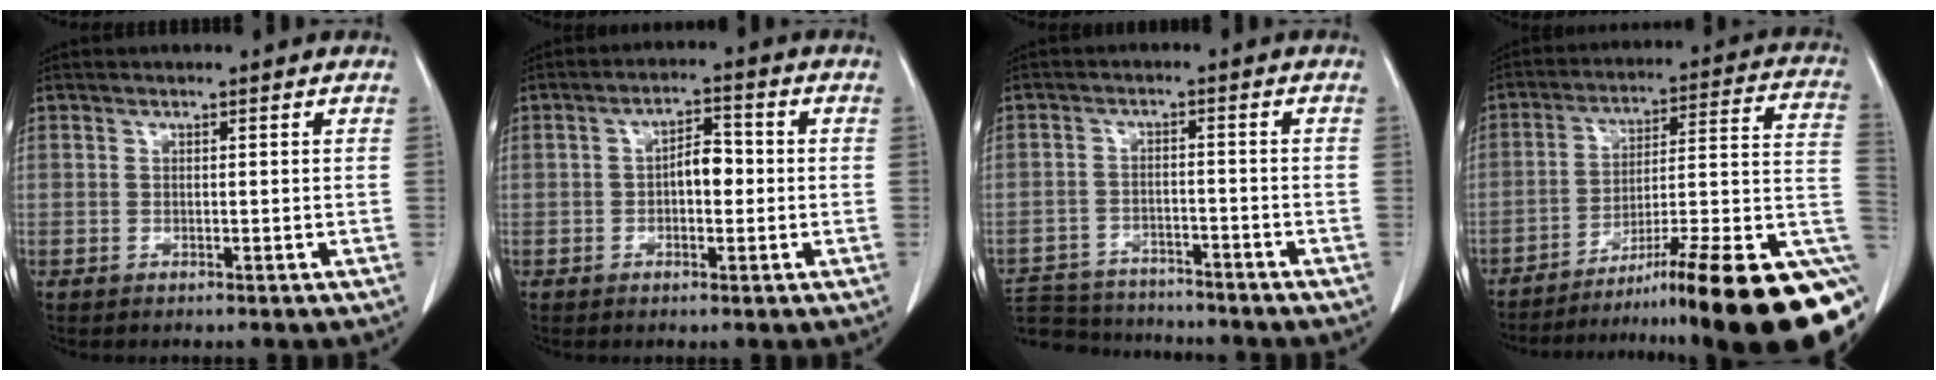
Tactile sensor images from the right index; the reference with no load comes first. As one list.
[{"total": 4.3, "force": [-0.4, 2.0, 3.8], "torque": [-0.060, 0.013, -0.007]}, {"total": 12.1, "force": [-11.3, 3.0, 3.1], "torque": [-0.054, 0.001, -0.170]}, {"total": 25.4, "force": [-15.6, 1.4, 20.0], "torque": [-0.172, 0.014, -0.233]}]